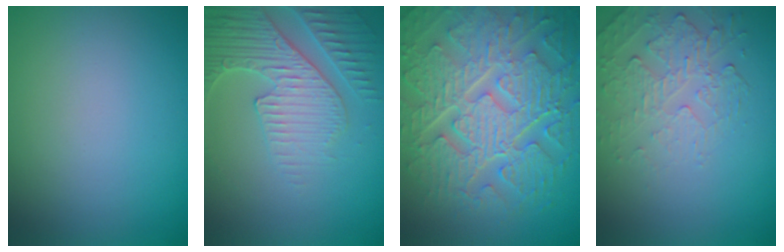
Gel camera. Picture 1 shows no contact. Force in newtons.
{"total": 4.3, "press": 4.2, "slide": 0.8}
{"total": 10.8, "press": 7.2, "slide": 8.0}
{"total": 2.2, "press": 1.4, "slide": 1.7}